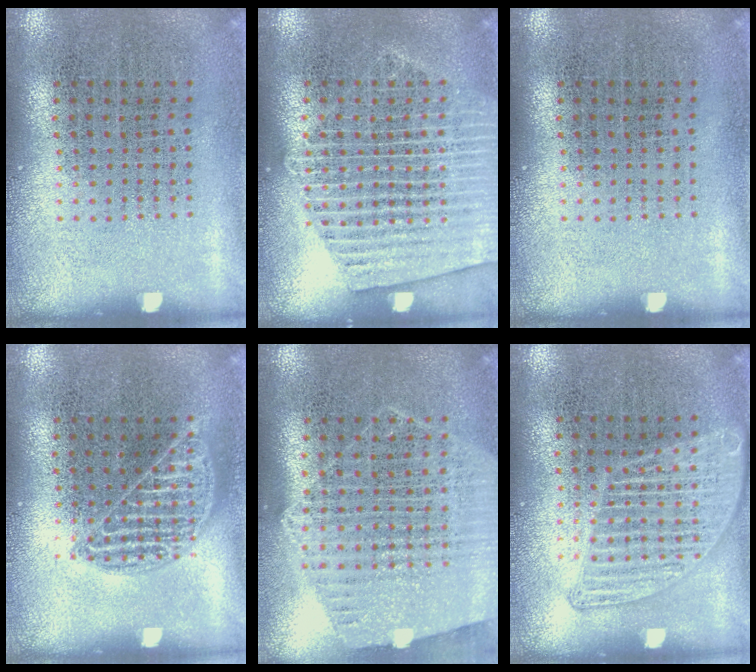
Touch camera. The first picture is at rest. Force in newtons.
{"total": 1.8, "press": 1.8, "slide": 0.3}
{"total": 0.0}
{"total": 1.7, "press": 1.7, "slide": 0.1}
{"total": 1.2, "press": 1.2, "slide": 0.1}
{"total": 1.3, "press": 1.3, "slide": 0.1}